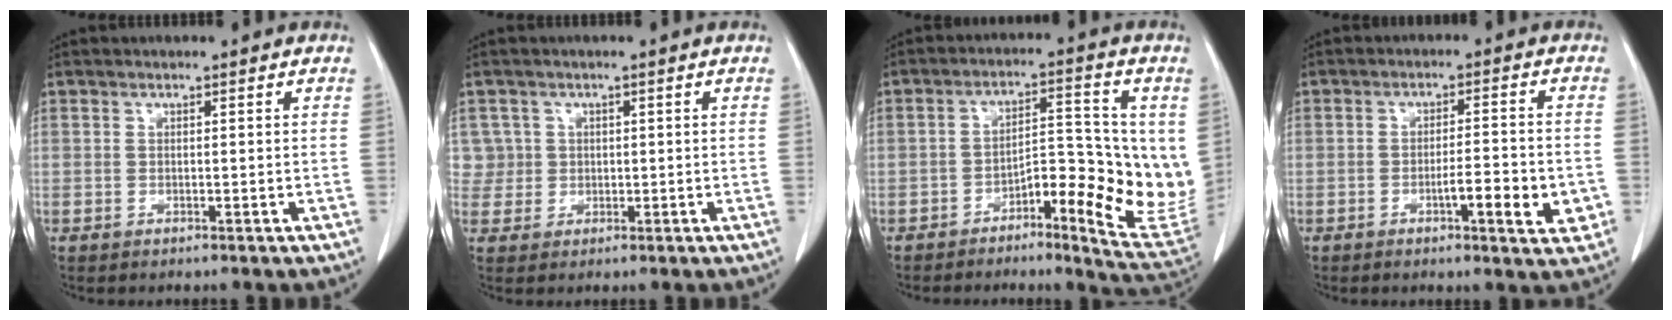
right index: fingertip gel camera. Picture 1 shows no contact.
{"total": 3.2, "force": [0.7, 3.1, -0.5], "torque": [0.027, 0.008, 0.010]}
{"total": 11.6, "force": [-1.4, 3.5, 11.0], "torque": [-0.145, 0.009, -0.023]}
{"total": 7.1, "force": [-2.4, 1.1, 6.6], "torque": [-0.091, -0.002, -0.031]}